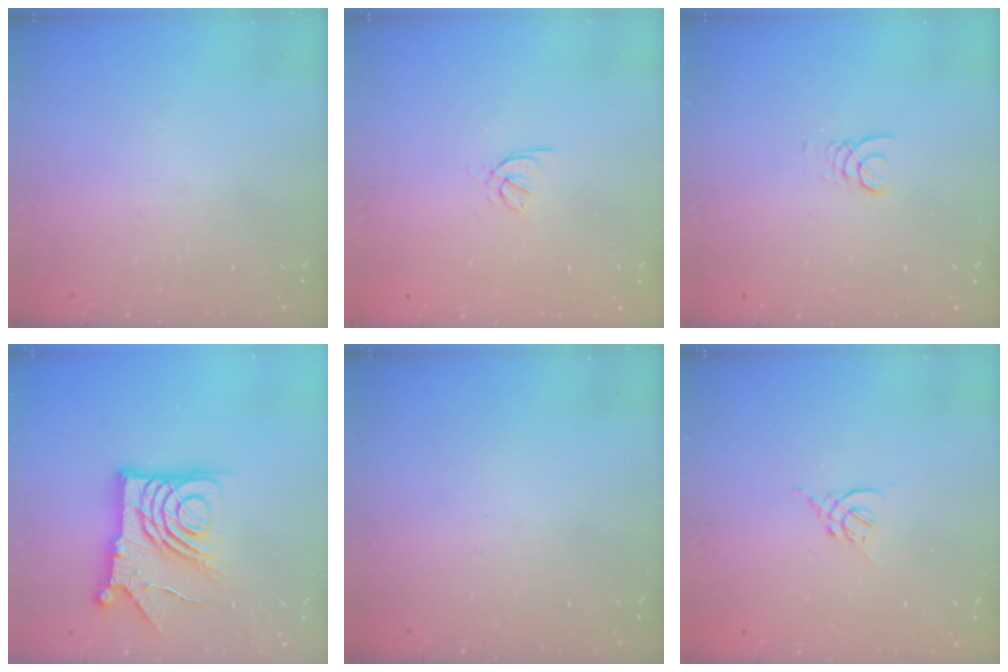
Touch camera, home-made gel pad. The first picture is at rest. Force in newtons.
{"total": 2.4, "press": 2.4, "slide": 0.5}
{"total": 1.4, "press": 1.4, "slide": 0.2}
{"total": 15.4, "press": 15.3, "slide": 2.0}
{"total": 0.0}
{"total": 1.6, "press": 1.5, "slide": 0.6}